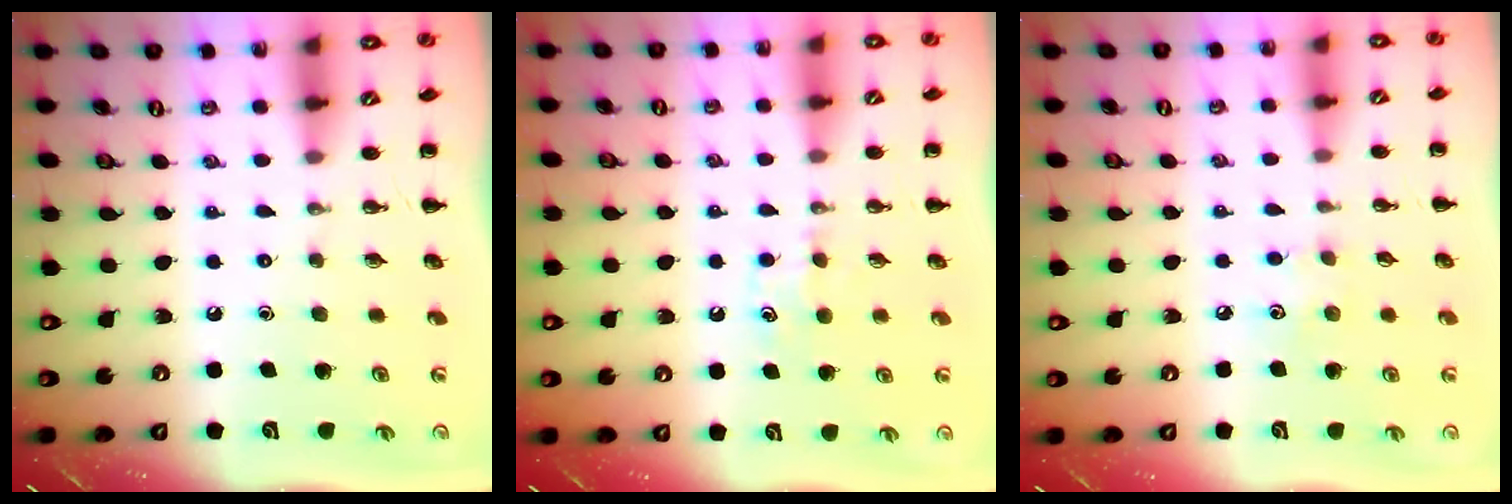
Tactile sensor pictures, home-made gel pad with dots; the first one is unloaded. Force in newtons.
{"total": 4.6, "press": 4.4, "slide": 1.4}
{"total": 4.0, "press": 3.9, "slide": 1.0}